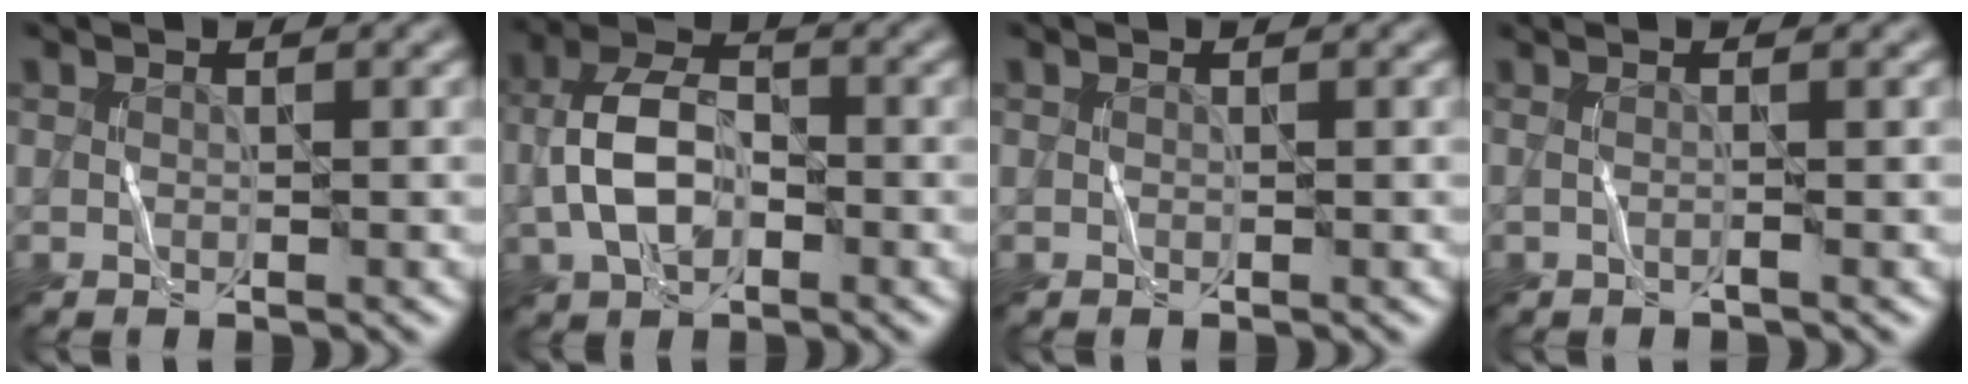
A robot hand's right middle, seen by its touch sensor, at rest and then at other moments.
{"total": 5.5, "force": [-1.4, 3.3, 4.2], "torque": [-0.090, 0.009, -0.030]}
{"total": 0.0}
{"total": 1.6, "force": [0.2, 0.6, 1.5], "torque": [-0.011, -0.007, -0.019]}